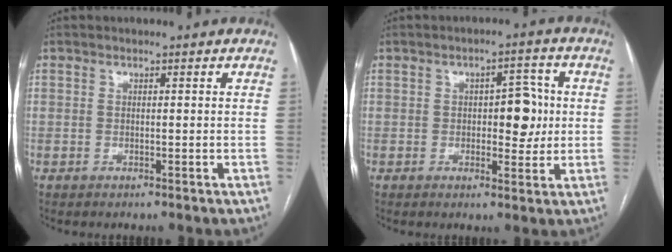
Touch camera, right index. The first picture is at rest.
{"total": 5.7, "force": [0.4, 2.7, 5.0], "torque": [-0.063, 0.014, 0.008]}